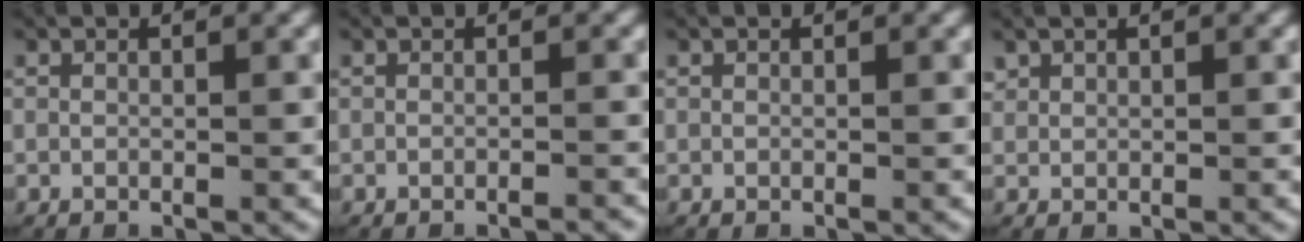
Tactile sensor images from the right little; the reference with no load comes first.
{"total": 1.3, "force": [-1.2, 0.0, 0.4], "torque": [-0.004, 0.001, -0.019]}
{"total": 0.0}
{"total": 1.3, "force": [0.7, 1.0, 0.4], "torque": [-0.014, 0.005, 0.010]}